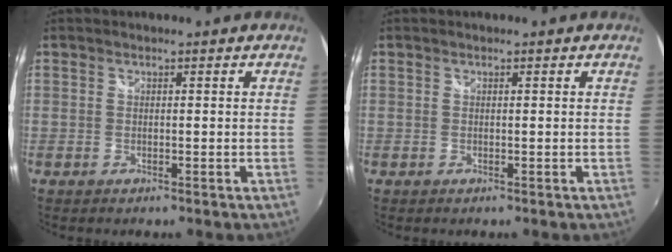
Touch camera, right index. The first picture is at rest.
{"total": 0.0}